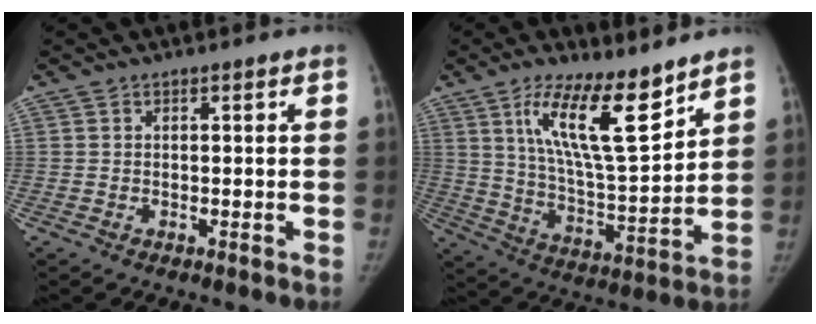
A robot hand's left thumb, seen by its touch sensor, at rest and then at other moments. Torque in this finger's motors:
{"motor_torque": [0.40, 0.40, 1.69, -1.08, 0.37]}